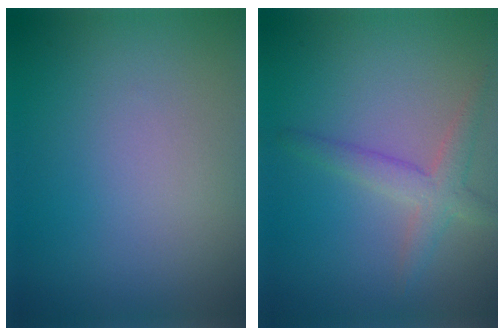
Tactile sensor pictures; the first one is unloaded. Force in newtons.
{"total": 2.8, "press": 2.7, "slide": 0.3}